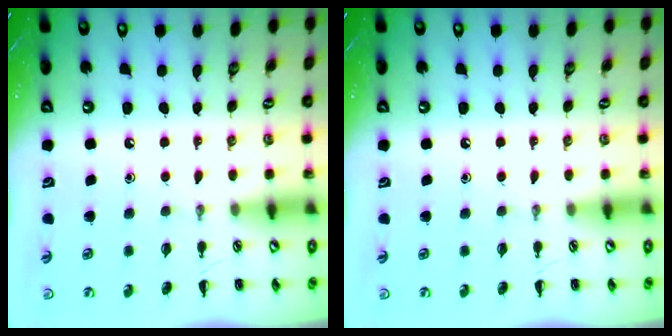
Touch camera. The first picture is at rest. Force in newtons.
{"total": 0.0}